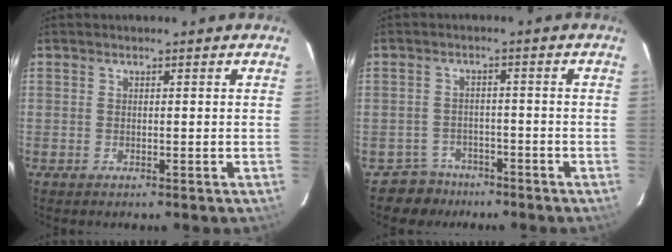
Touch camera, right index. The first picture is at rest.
{"total": 4.9, "force": [-3.4, 3.5, -0.7], "torque": [0.001, 0.027, -0.056]}